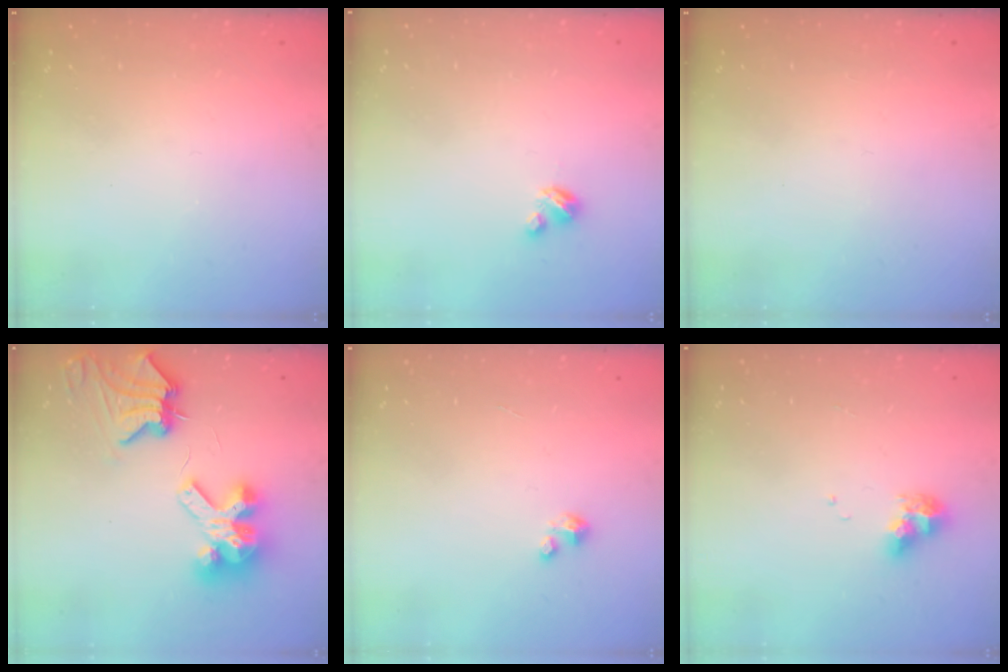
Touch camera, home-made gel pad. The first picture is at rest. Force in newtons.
{"total": 2.9, "press": 2.9, "slide": 0.3}
{"total": 0.0}
{"total": 10.0, "press": 10.0, "slide": 1.0}
{"total": 0.6, "press": 0.6, "slide": 0.3}
{"total": 7.7, "press": 7.7, "slide": 0.6}